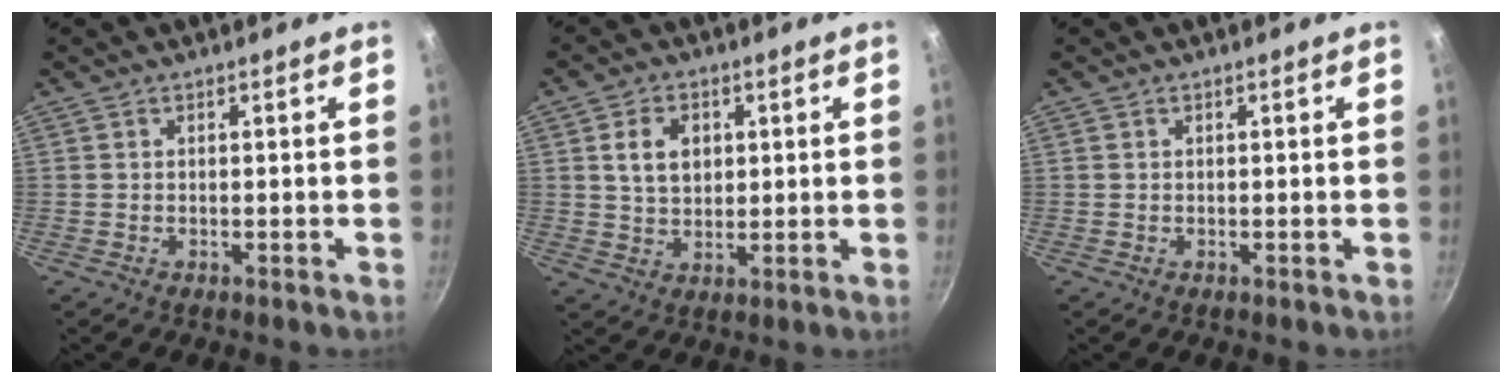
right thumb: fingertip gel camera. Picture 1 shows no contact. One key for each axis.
{"total": 6.8, "fx": 1.7, "fy": 4.9, "fz": 4.3, "tx": -0.059, "ty": -0.004, "tz": 0.032}
{"total": 0.0}